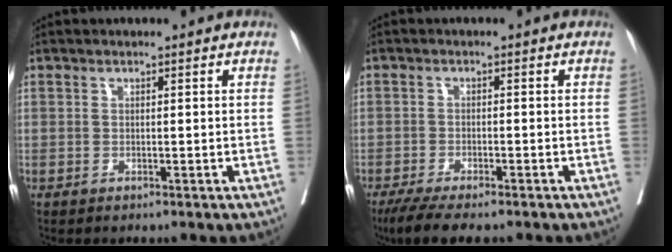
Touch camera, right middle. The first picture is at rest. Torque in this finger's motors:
{"motor_torque": [0.78, -0.77, 0.16, 0.04]}